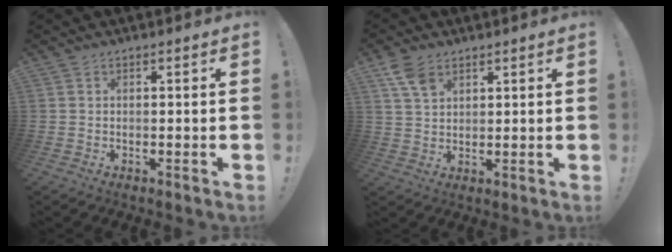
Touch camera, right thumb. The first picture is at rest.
{"total": 6.7, "force": [4.0, 3.8, 3.9], "torque": [-0.068, -0.014, 0.078]}